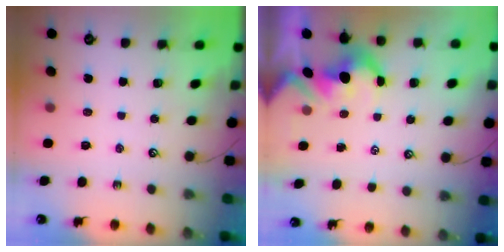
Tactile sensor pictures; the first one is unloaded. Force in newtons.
{"total": 3.1, "press": 2.9, "slide": 1.0}